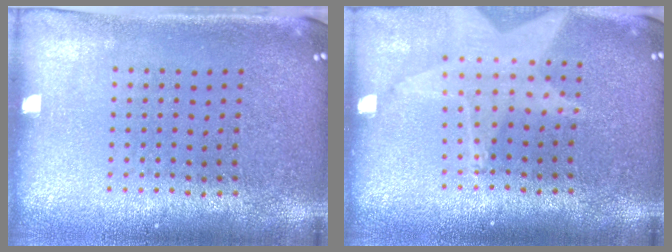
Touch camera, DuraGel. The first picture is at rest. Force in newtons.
{"total": 1.4, "press": 1.4, "slide": 0.3}